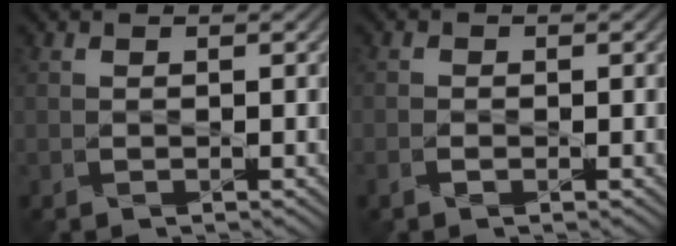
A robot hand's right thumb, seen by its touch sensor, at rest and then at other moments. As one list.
[{"total": 1.3, "force": [-0.7, 0.7, 0.9], "torque": [-0.021, 0.000, -0.014]}]